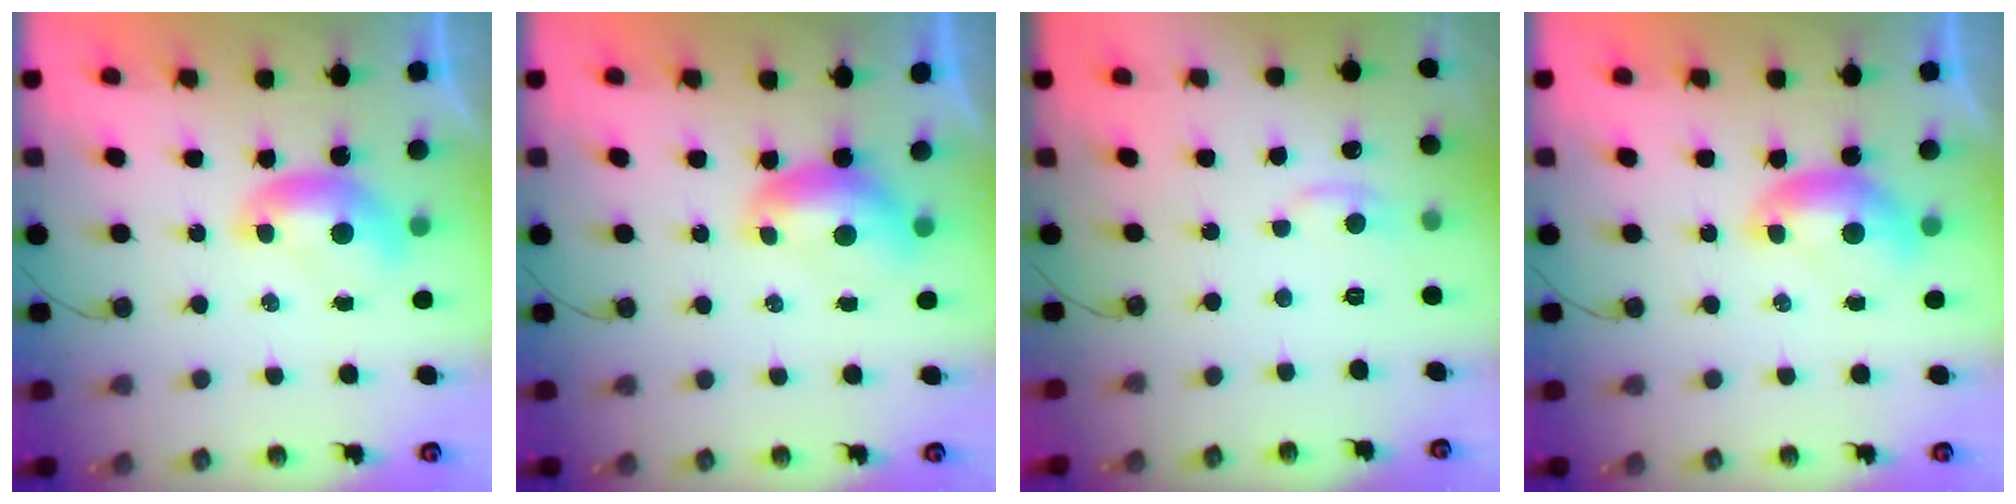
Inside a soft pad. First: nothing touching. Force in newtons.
{"total": 0.8, "press": 0.6, "slide": 0.4}
{"total": 1.1, "press": 0.7, "slide": 0.8}
{"total": 0.0}